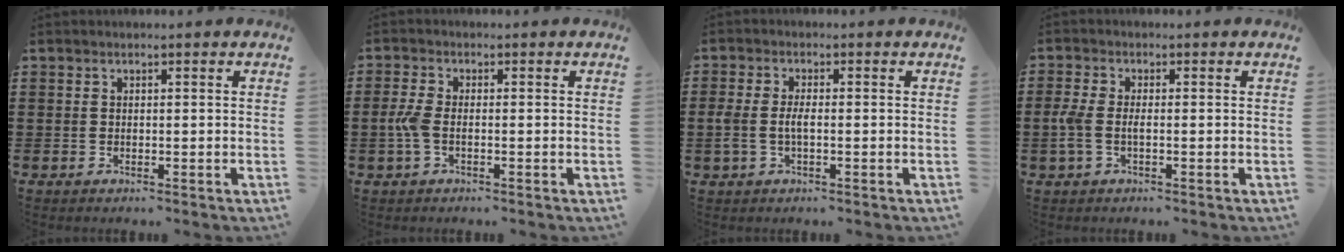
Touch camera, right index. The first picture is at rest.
{"total": 3.3, "force": [-0.8, 1.3, 2.9], "torque": [-0.081, -0.007, -0.023]}
{"total": 2.7, "force": [-0.6, 1.0, 2.5], "torque": [-0.060, -0.002, -0.016]}
{"total": 2.6, "force": [-0.7, 1.0, 2.3], "torque": [-0.063, -0.005, -0.020]}